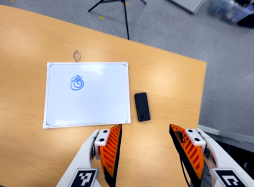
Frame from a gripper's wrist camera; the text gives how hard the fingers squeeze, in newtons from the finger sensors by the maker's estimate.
{"total": 0.0}